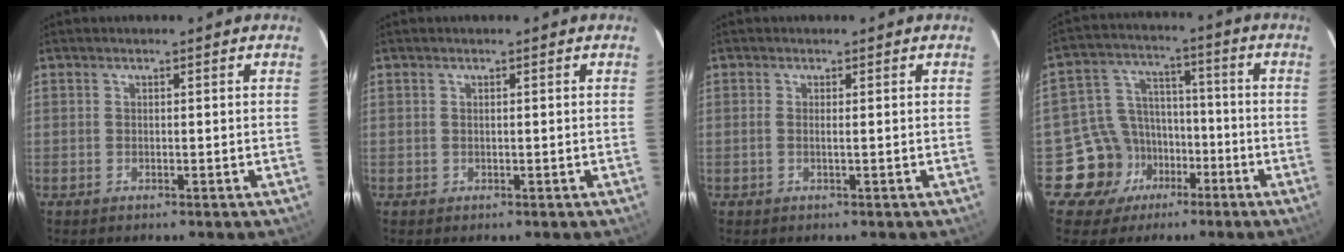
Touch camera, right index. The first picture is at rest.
{"total": 0.0}
{"total": 0.8, "force": [0.0, -0.2, 0.8], "torque": [-0.018, -0.002, -0.003]}
{"total": 10.9, "force": [-5.7, 9.2, 1.6], "torque": [-0.051, 0.043, -0.083]}